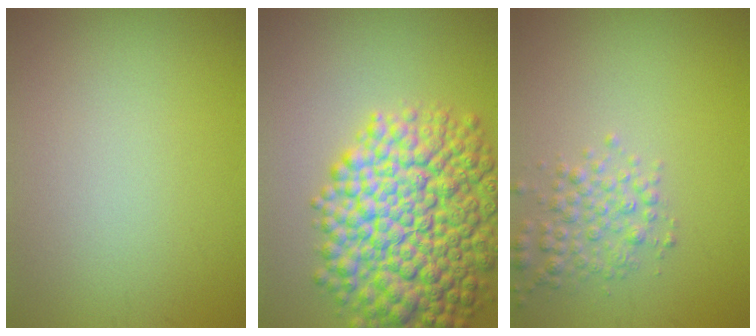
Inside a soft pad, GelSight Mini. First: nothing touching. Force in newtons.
{"total": 12.2, "press": 12.2, "slide": 0.2}
{"total": 2.7, "press": 2.7, "slide": 0.0}